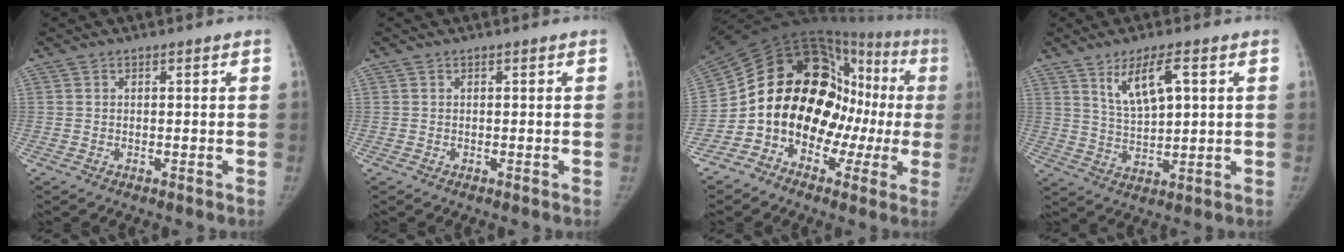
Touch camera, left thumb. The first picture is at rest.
{"total": 0.0}
{"total": 25.4, "force": [-2.7, 17.0, 18.6], "torque": [-0.264, 0.106, -0.044]}
{"total": 8.1, "force": [3.6, 2.7, 6.7], "torque": [-0.115, -0.018, 0.074]}